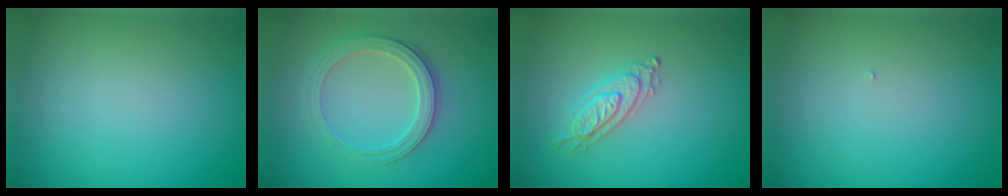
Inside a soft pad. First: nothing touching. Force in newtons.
{"total": 2.8, "press": 2.7, "slide": 0.8}
{"total": 2.1, "press": 2.1, "slide": 0.5}
{"total": 0.0}